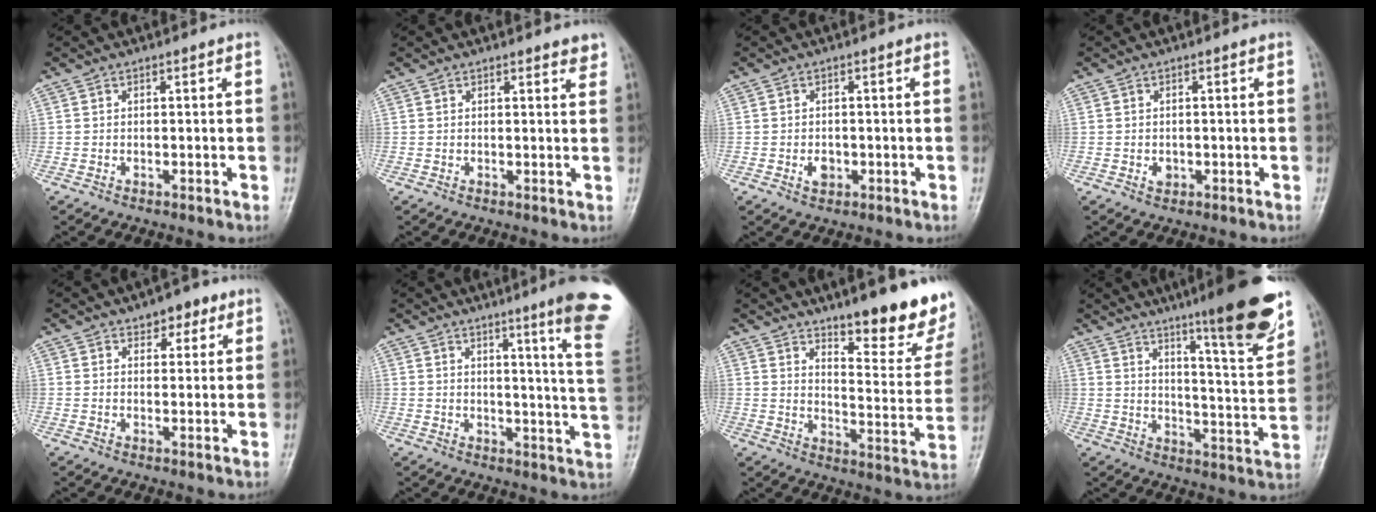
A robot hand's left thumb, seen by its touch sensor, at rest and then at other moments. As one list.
[{"total": 2.4, "force": [2.0, 0.6, 1.1], "torque": [-0.002, -0.008, 0.020]}, {"total": 2.2, "force": [-0.5, 1.6, 1.4], "torque": [-0.018, 0.001, -0.005]}, {"total": 1.3, "force": [-0.2, 1.0, 0.8], "torque": [-0.009, 0.000, 0.000]}, {"total": 4.7, "force": [2.9, 2.7, 2.6], "torque": [-0.009, -0.012, 0.039]}, {"total": 15.9, "force": [10.1, -0.4, 12.3], "torque": [-0.140, -0.075, 0.110]}, {"total": 17.6, "force": [12.3, 4.4, 11.8], "torque": [-0.114, -0.100, 0.175]}, {"total": 18.5, "force": [12.3, 1.9, 13.7], "torque": [-0.172, -0.071, 0.182]}]